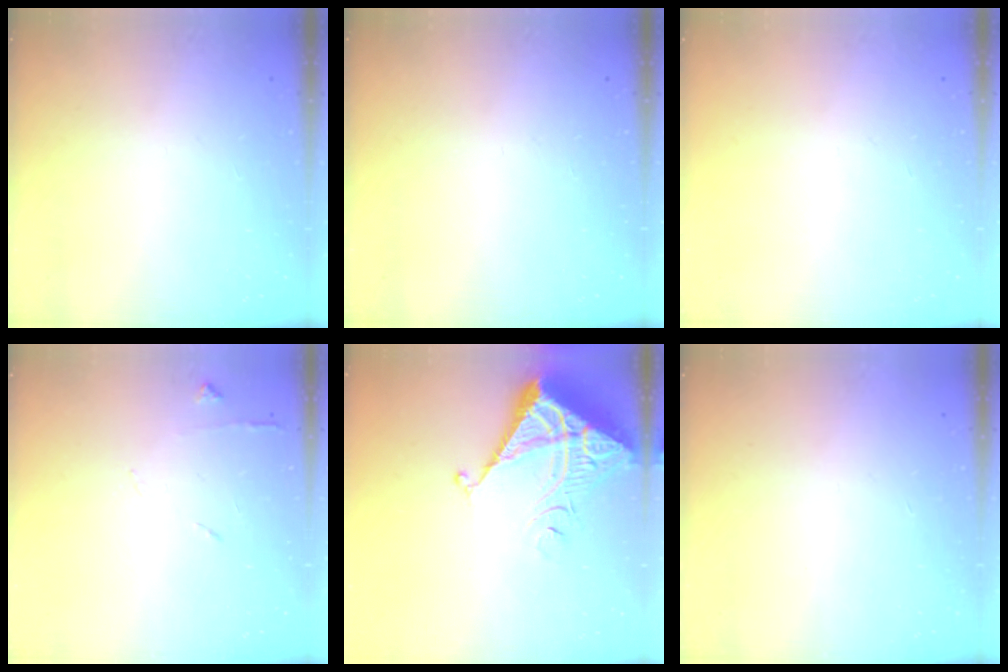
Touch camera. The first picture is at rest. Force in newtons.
{"total": 0.0}
{"total": 0.0}
{"total": 6.2, "press": 6.1, "slide": 0.8}
{"total": 7.4, "press": 7.3, "slide": 0.8}
{"total": 1.5, "press": 1.5, "slide": 0.1}